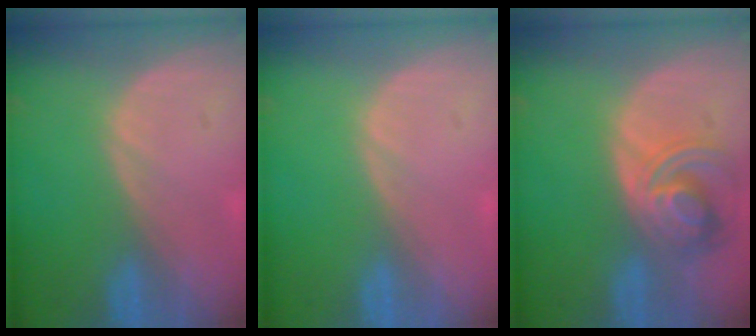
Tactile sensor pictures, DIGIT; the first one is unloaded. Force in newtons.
{"total": 0.0}
{"total": 7.4, "press": 6.7, "slide": 3.2}